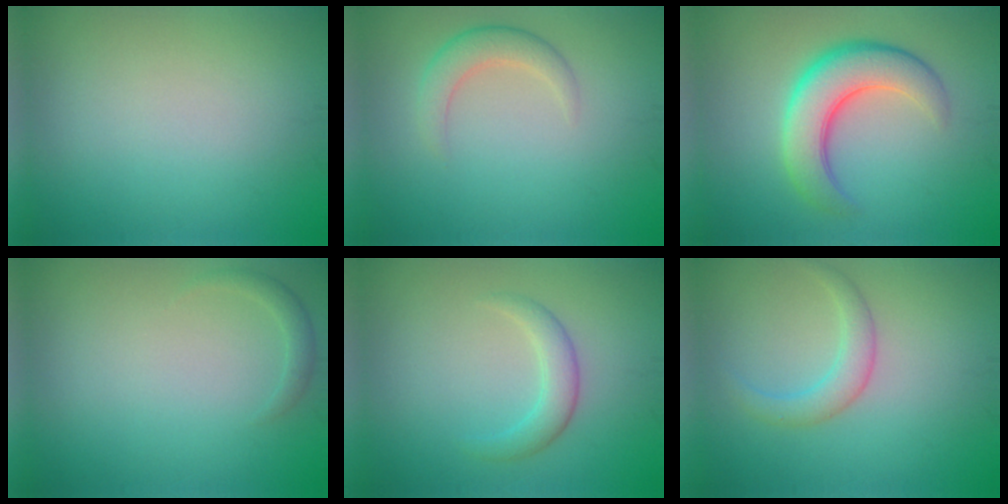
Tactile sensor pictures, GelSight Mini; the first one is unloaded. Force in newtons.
{"total": 2.6, "press": 2.6, "slide": 0.1}
{"total": 6.3, "press": 6.3, "slide": 0.4}
{"total": 1.1, "press": 1.1, "slide": 0.2}
{"total": 2.4, "press": 2.4, "slide": 0.1}
{"total": 2.4, "press": 2.4, "slide": 0.1}